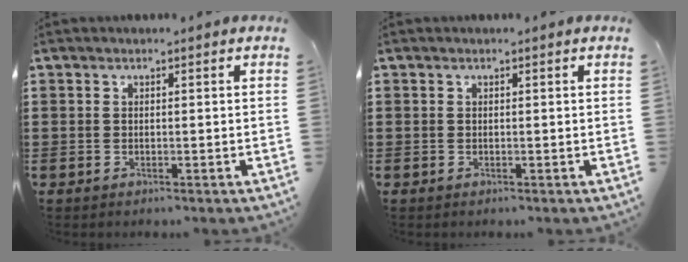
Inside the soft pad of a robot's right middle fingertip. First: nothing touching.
{"total": 0.0}